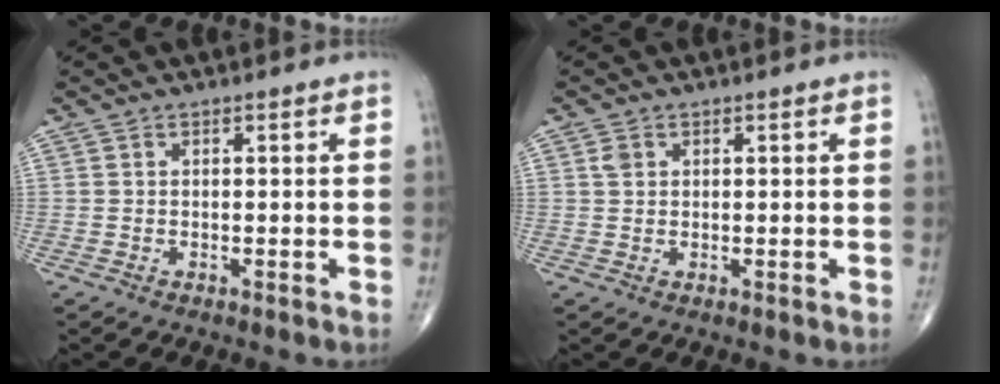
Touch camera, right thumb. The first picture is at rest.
{"total": 1.6, "force": [0.6, 1.2, 0.8], "torque": [-0.013, 0.002, 0.013]}